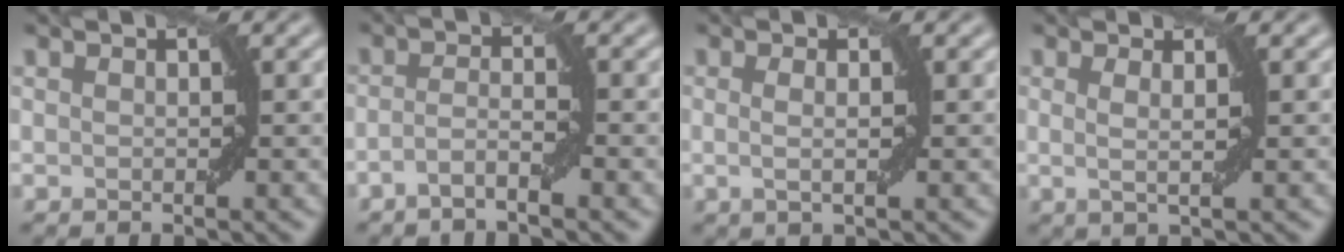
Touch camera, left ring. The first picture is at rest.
{"total": 2.0, "force": [-1.2, 0.1, 1.6], "torque": [-0.033, 0.006, -0.030]}
{"total": 1.6, "force": [0.1, 0.3, 1.5], "torque": [-0.028, 0.001, 0.000]}
{"total": 1.8, "force": [0.4, 0.4, 1.7], "torque": [-0.029, -0.002, 0.004]}